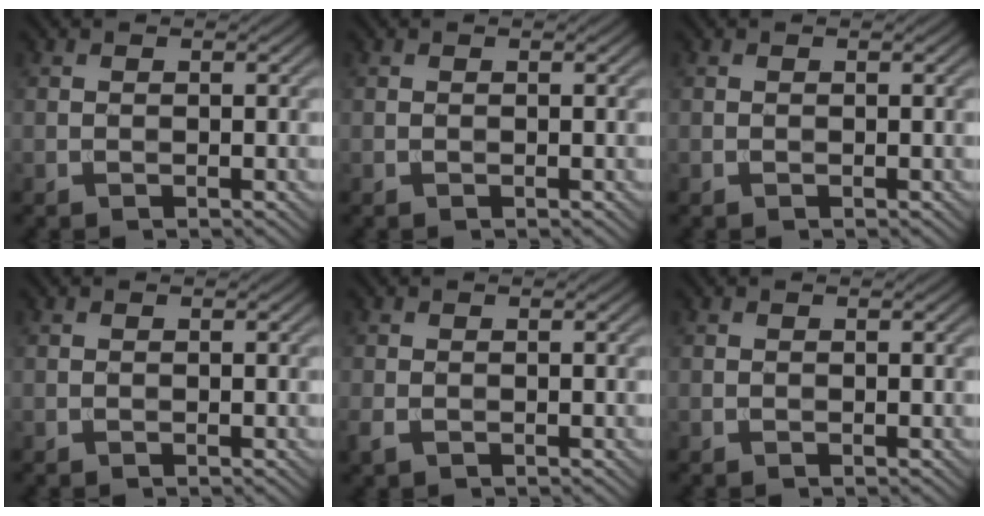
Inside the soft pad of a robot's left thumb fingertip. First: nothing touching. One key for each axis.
{"total": 0.0}
{"total": 0.0}
{"total": 0.0}
{"total": 1.6, "fx": -0.7, "fy": 1.1, "fz": 1.0, "tx": -0.034, "ty": -0.008, "tz": -0.014}
{"total": 0.0}